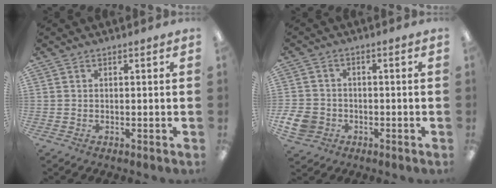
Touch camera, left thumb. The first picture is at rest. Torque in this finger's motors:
{"motor_torque": [-0.54, 0.90, 0.31, 0.58, 0.02]}